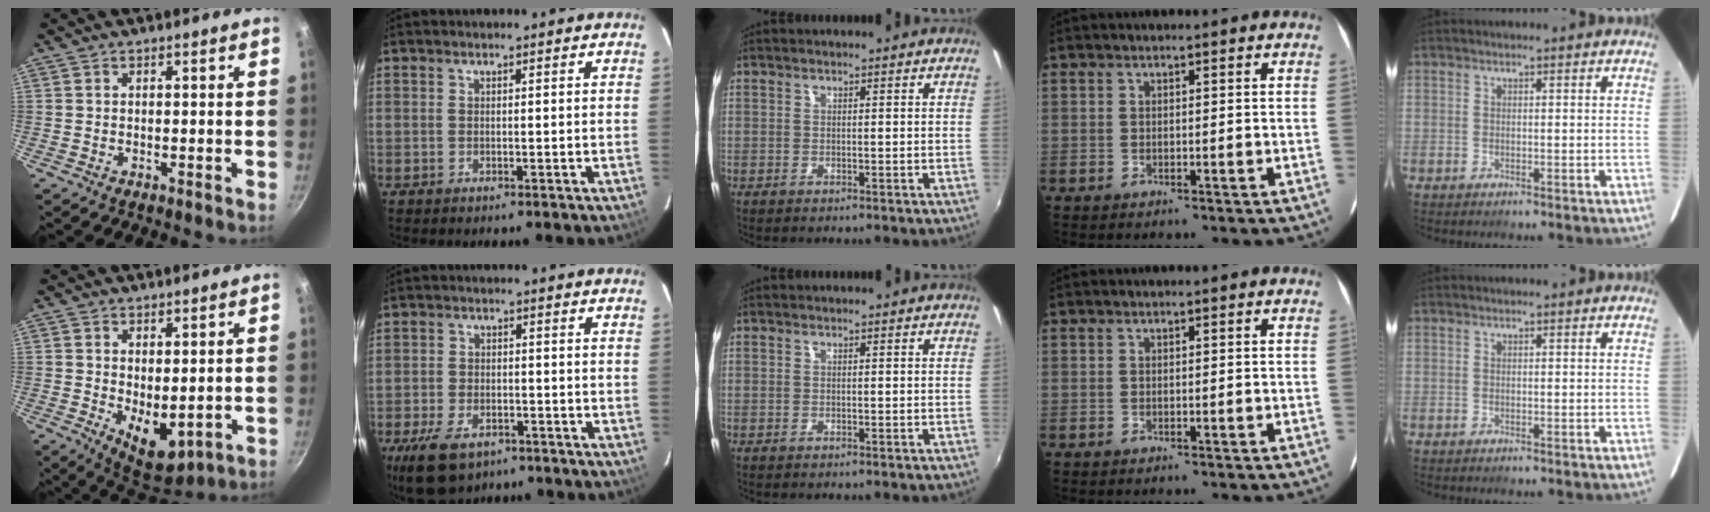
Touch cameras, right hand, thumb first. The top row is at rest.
{"thumb": {"total": 8.0, "force": [0.3, 4.4, 6.7], "torque": [-0.079, -0.024, 0.022]}, "index": {"total": 10.6, "force": [-6.8, 5.7, 5.8], "torque": [-0.142, -0.018, -0.115]}}